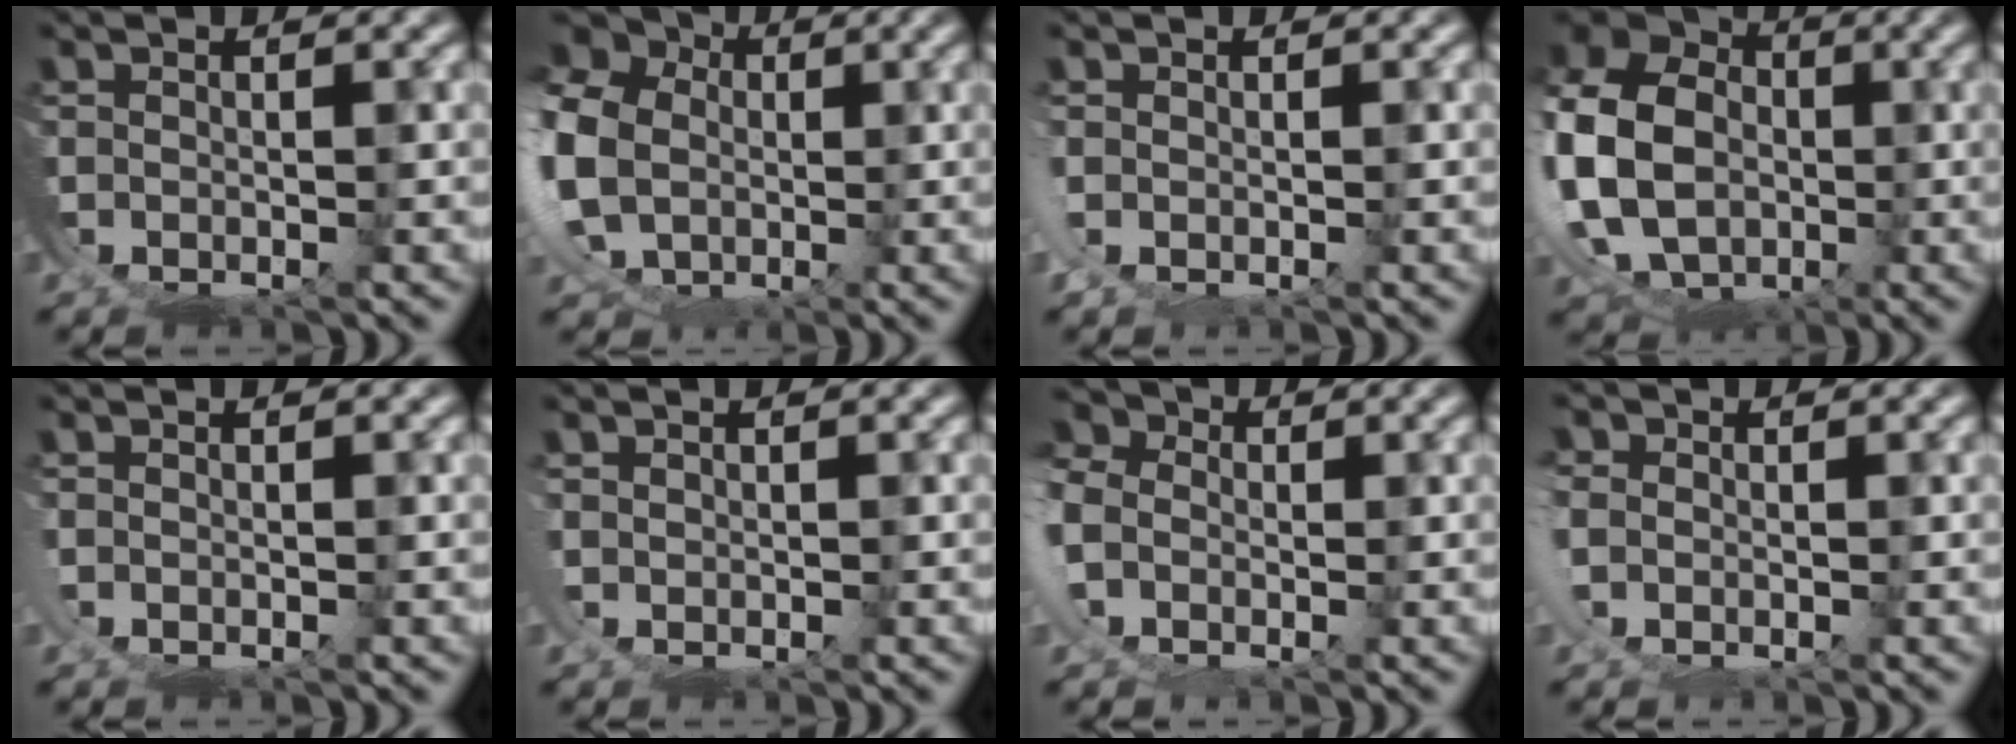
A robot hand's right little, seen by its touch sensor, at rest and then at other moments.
{"total": 10.4, "force": [3.9, 8.6, 4.2], "torque": [-0.102, 0.007, 0.048]}
{"total": 1.1, "force": [1.0, -0.6, -0.3], "torque": [-0.003, 0.005, 0.012]}
{"total": 12.2, "force": [2.6, 10.3, 6.1], "torque": [-0.153, -0.024, 0.046]}
{"total": 0.5, "force": [0.4, -0.1, -0.3], "torque": [0.005, 0.001, 0.005]}
{"total": 1.9, "force": [1.2, -0.8, -1.2], "torque": [0.021, 0.004, 0.019]}
{"total": 4.8, "force": [2.4, 3.9, 1.6], "torque": [-0.034, 0.018, 0.018]}
{"total": 1.7, "force": [1.4, -0.1, -1.0], "torque": [0.005, 0.008, 0.016]}